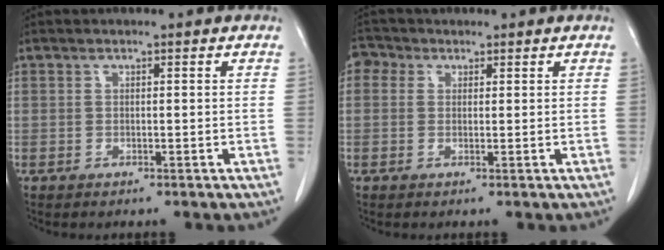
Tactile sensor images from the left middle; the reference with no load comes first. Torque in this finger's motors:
{"motor_torque": [0.04, -0.04, -0.02, 0.00]}